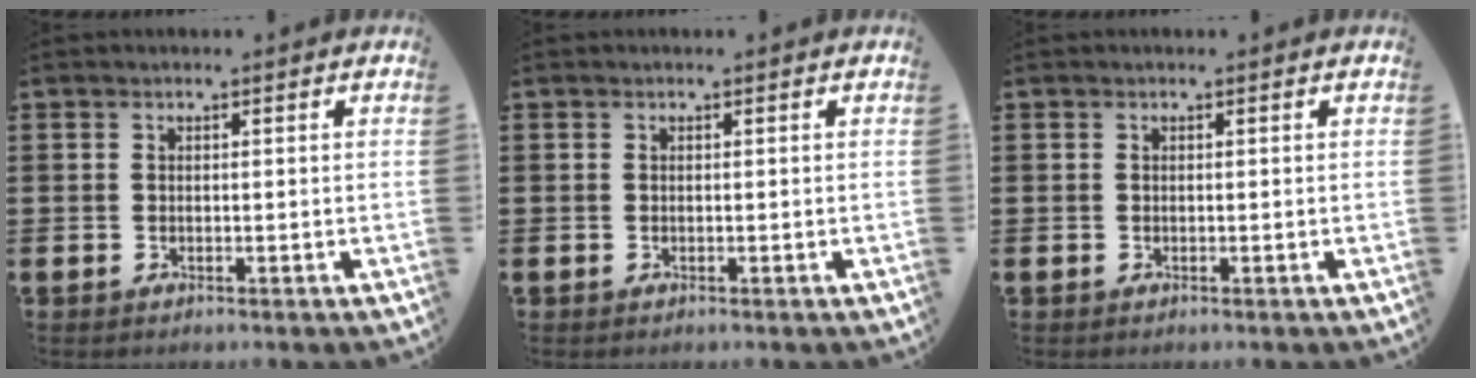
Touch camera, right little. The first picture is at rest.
{"total": 0.0}
{"total": 0.0}